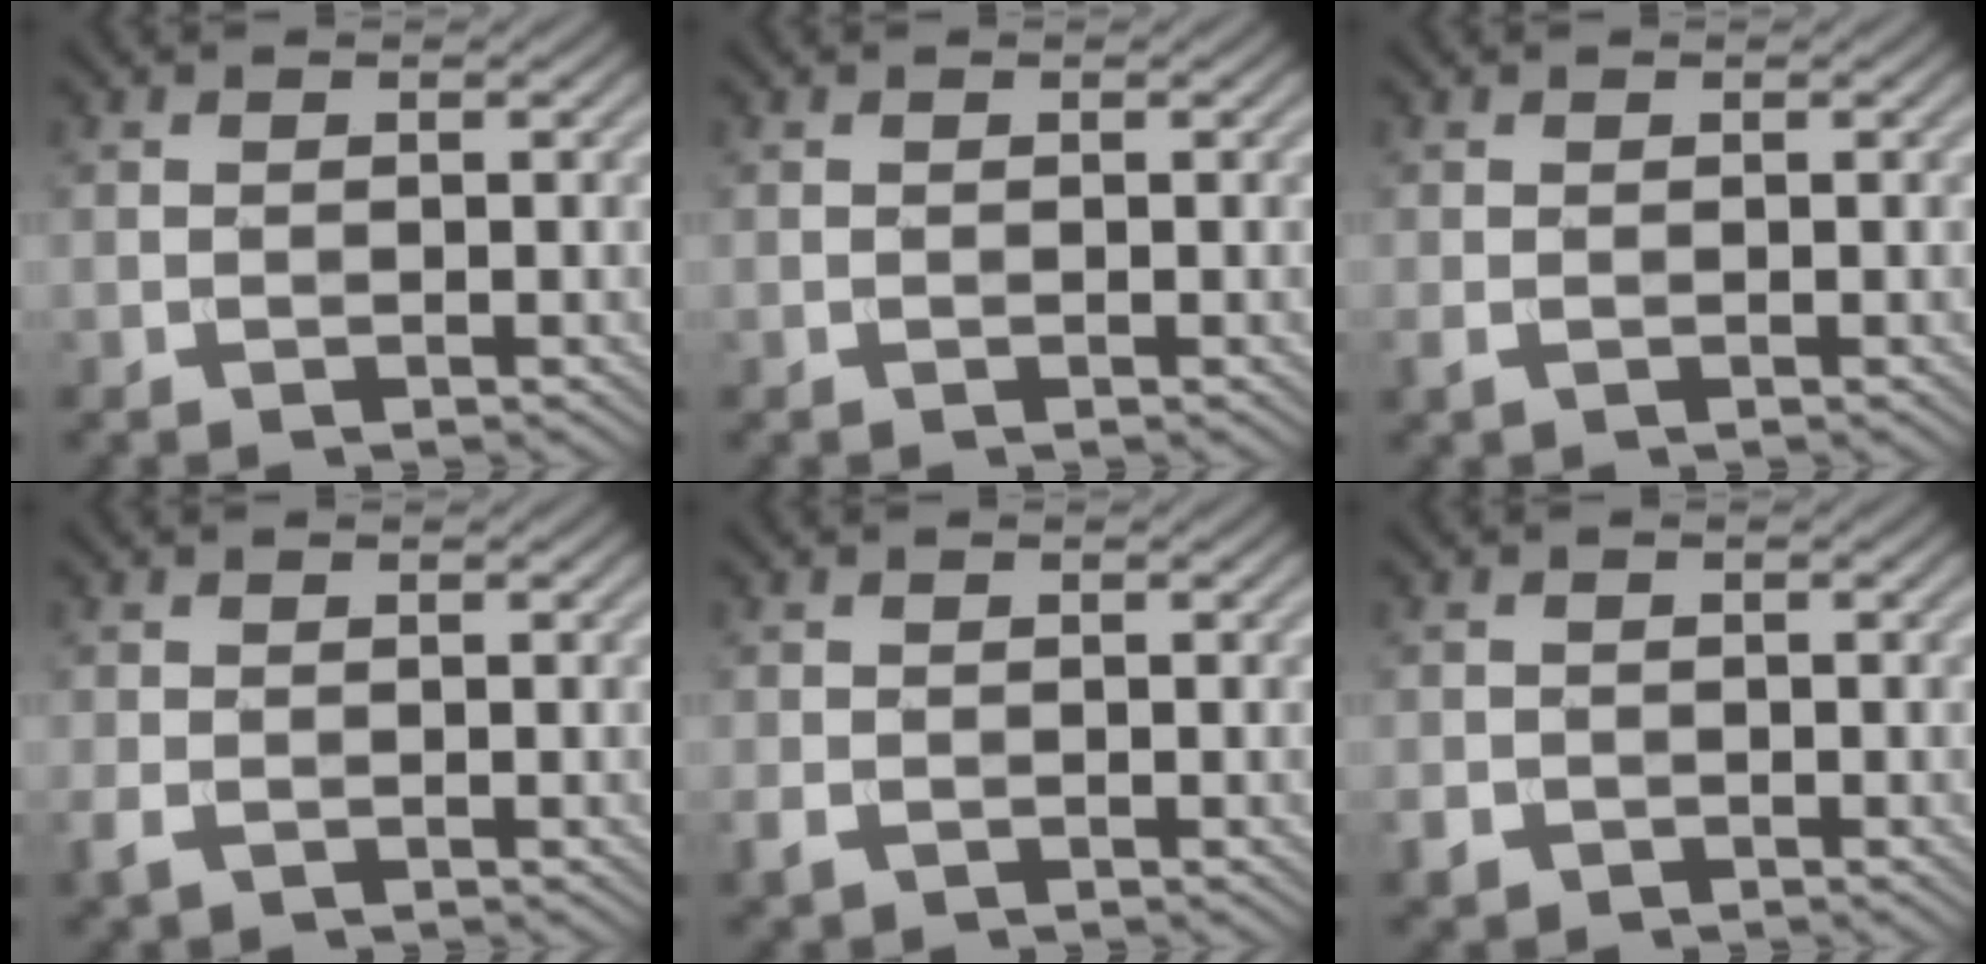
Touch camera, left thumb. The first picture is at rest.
{"total": 0.0}
{"total": 1.0, "force": [-0.3, 0.6, 0.8], "torque": [-0.026, -0.004, -0.006]}
{"total": 2.1, "force": [-0.9, 1.5, 1.2], "torque": [-0.040, -0.010, -0.019]}
{"total": 1.9, "force": [-0.9, 1.4, 0.9], "torque": [-0.027, -0.010, -0.019]}
{"total": 2.1, "force": [-1.1, 1.7, 0.7], "torque": [-0.019, -0.009, -0.026]}